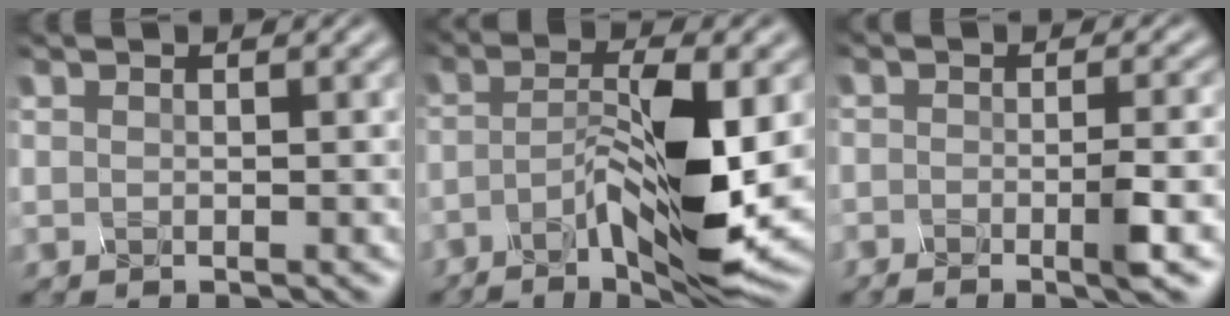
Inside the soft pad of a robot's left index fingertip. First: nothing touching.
{"total": 9.2, "force": [-4.0, 1.4, 8.2], "torque": [-0.155, -0.003, -0.053]}
{"total": 3.3, "force": [-2.1, 0.0, 2.5], "torque": [-0.048, -0.004, -0.020]}